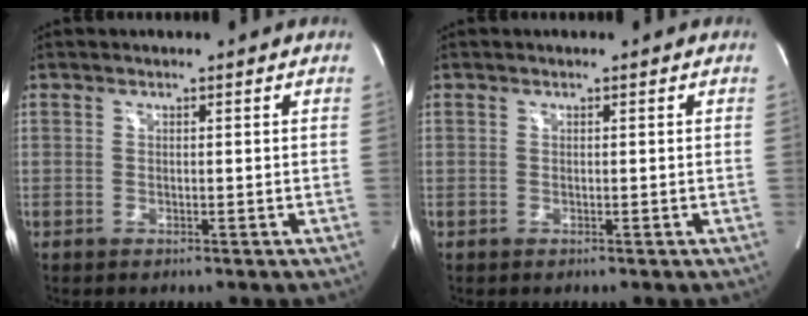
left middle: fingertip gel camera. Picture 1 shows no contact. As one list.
[{"total": 0.0}]